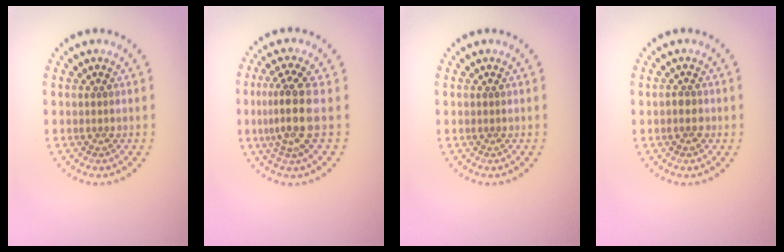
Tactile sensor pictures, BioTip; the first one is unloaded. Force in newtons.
{"total": 3.9, "press": 3.2, "slide": 2.2}
{"total": 0.0}
{"total": 1.5, "press": 1.3, "slide": 0.6}